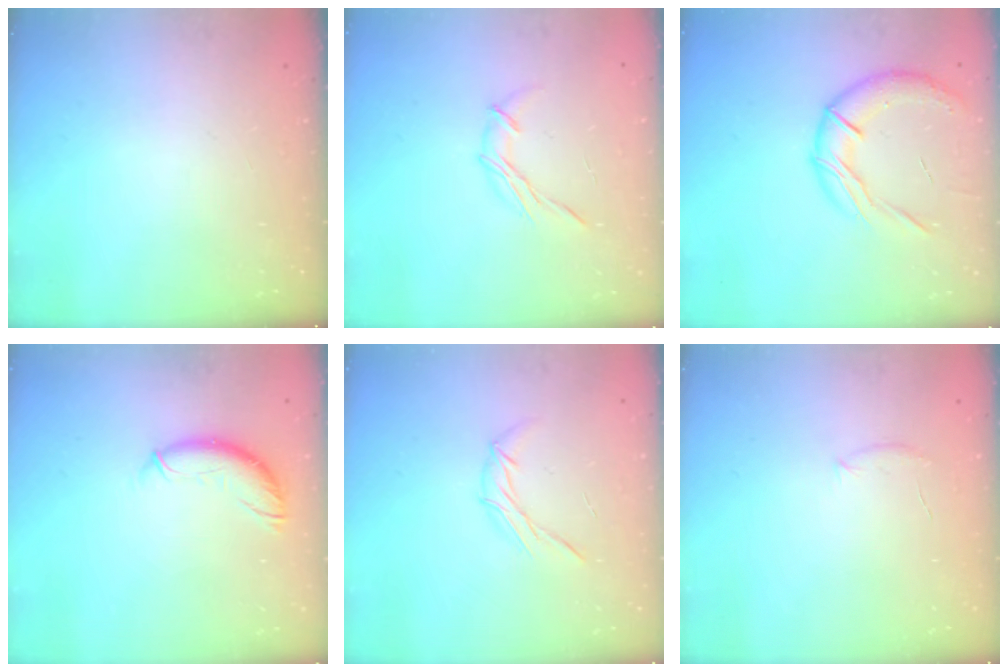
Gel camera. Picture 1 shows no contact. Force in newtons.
{"total": 6.3, "press": 6.3, "slide": 0.3}
{"total": 14.6, "press": 14.5, "slide": 1.6}
{"total": 11.1, "press": 11.1, "slide": 0.9}
{"total": 6.6, "press": 6.6, "slide": 0.2}
{"total": 4.4, "press": 4.2, "slide": 1.3}